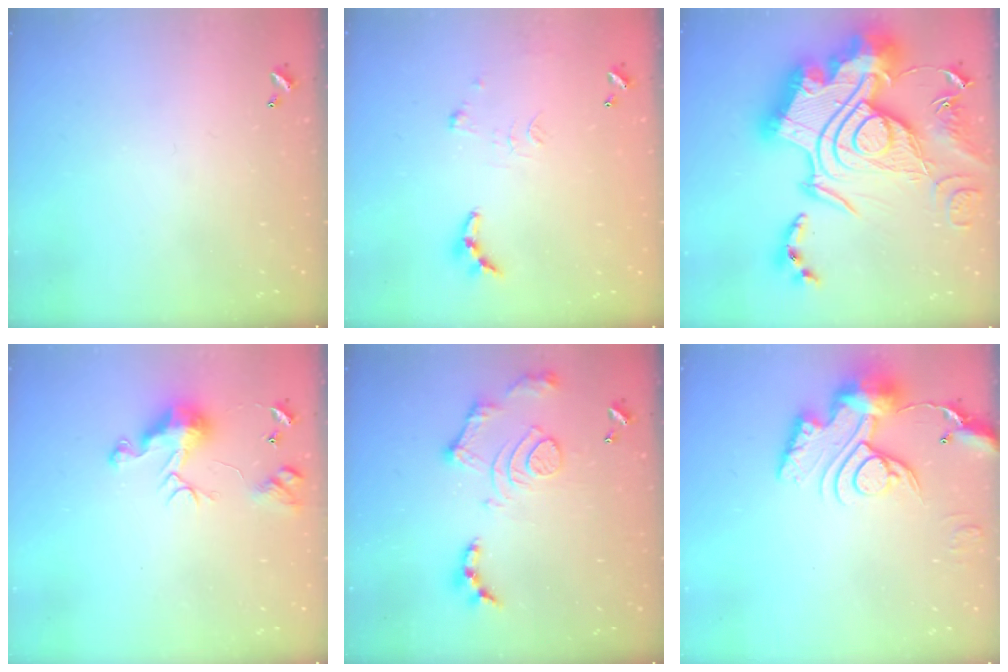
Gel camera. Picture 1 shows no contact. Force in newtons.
{"total": 6.3, "press": 6.3, "slide": 0.6}
{"total": 0.7, "press": 0.7, "slide": 0.1}
{"total": 10.0, "press": 9.9, "slide": 1.6}
{"total": 13.2, "press": 13.2, "slide": 1.2}
{"total": 15.5, "press": 15.4, "slide": 1.7}